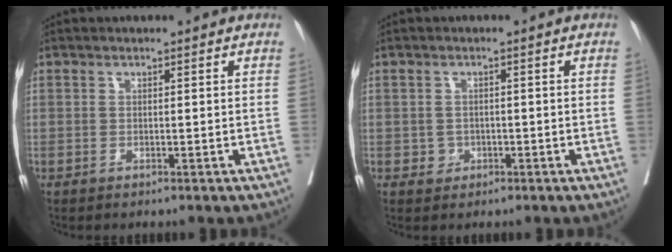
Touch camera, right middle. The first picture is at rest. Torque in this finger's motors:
{"motor_torque": [-0.07, 0.07, -0.01, -0.01]}